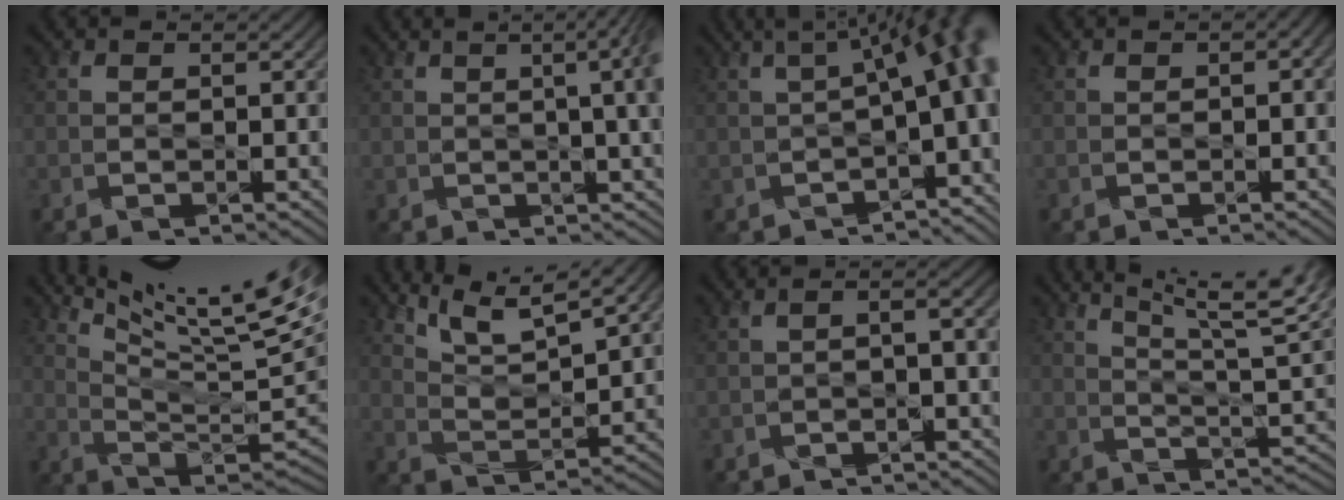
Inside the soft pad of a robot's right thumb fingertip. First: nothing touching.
{"total": 7.8, "force": [1.2, 2.3, 7.3], "torque": [-0.065, 0.028, 0.003]}
{"total": 11.7, "force": [-0.7, 4.3, 10.8], "torque": [-0.135, 0.011, -0.002]}
{"total": 1.2, "force": [-0.1, 0.9, 0.9], "torque": [-0.014, -0.005, -0.001]}
{"total": 16.7, "force": [11.0, 3.0, 12.2], "torque": [-0.203, -0.009, 0.180]}
{"total": 8.5, "force": [6.5, 1.6, 5.2], "torque": [-0.110, 0.000, 0.121]}
{"total": 2.4, "force": [-0.7, 0.5, 2.3], "torque": [-0.038, 0.001, -0.014]}
{"total": 13.5, "force": [9.6, 2.6, 9.2], "torque": [-0.127, 0.005, 0.129]}